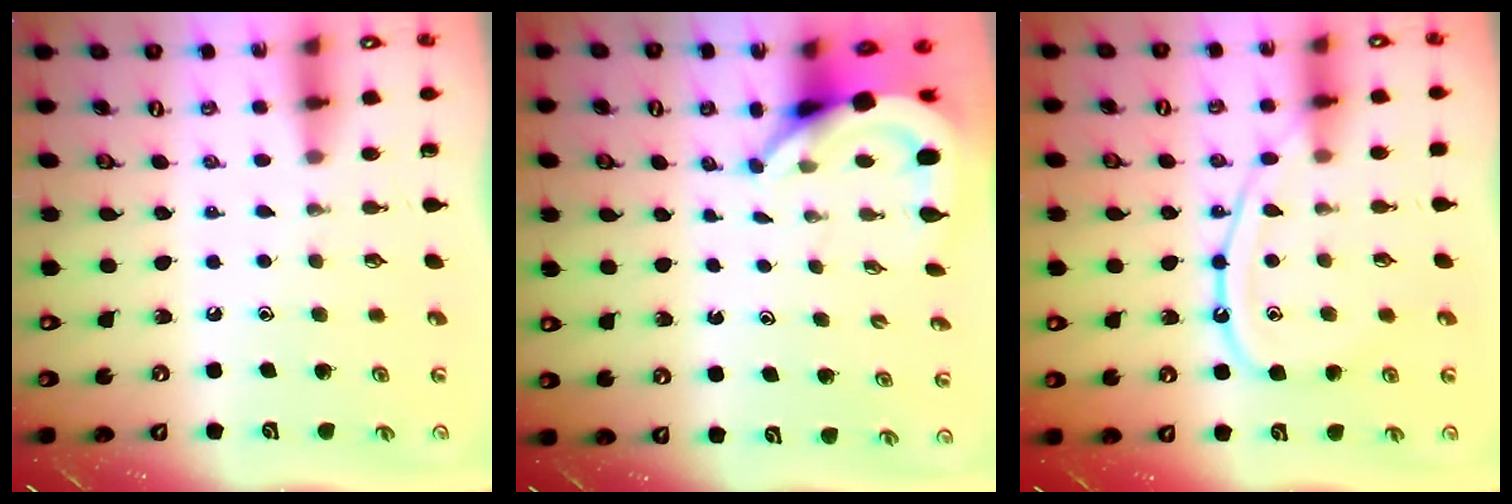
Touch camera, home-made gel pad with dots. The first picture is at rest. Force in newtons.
{"total": 5.5, "press": 5.4, "slide": 0.7}
{"total": 11.5, "press": 11.4, "slide": 1.4}